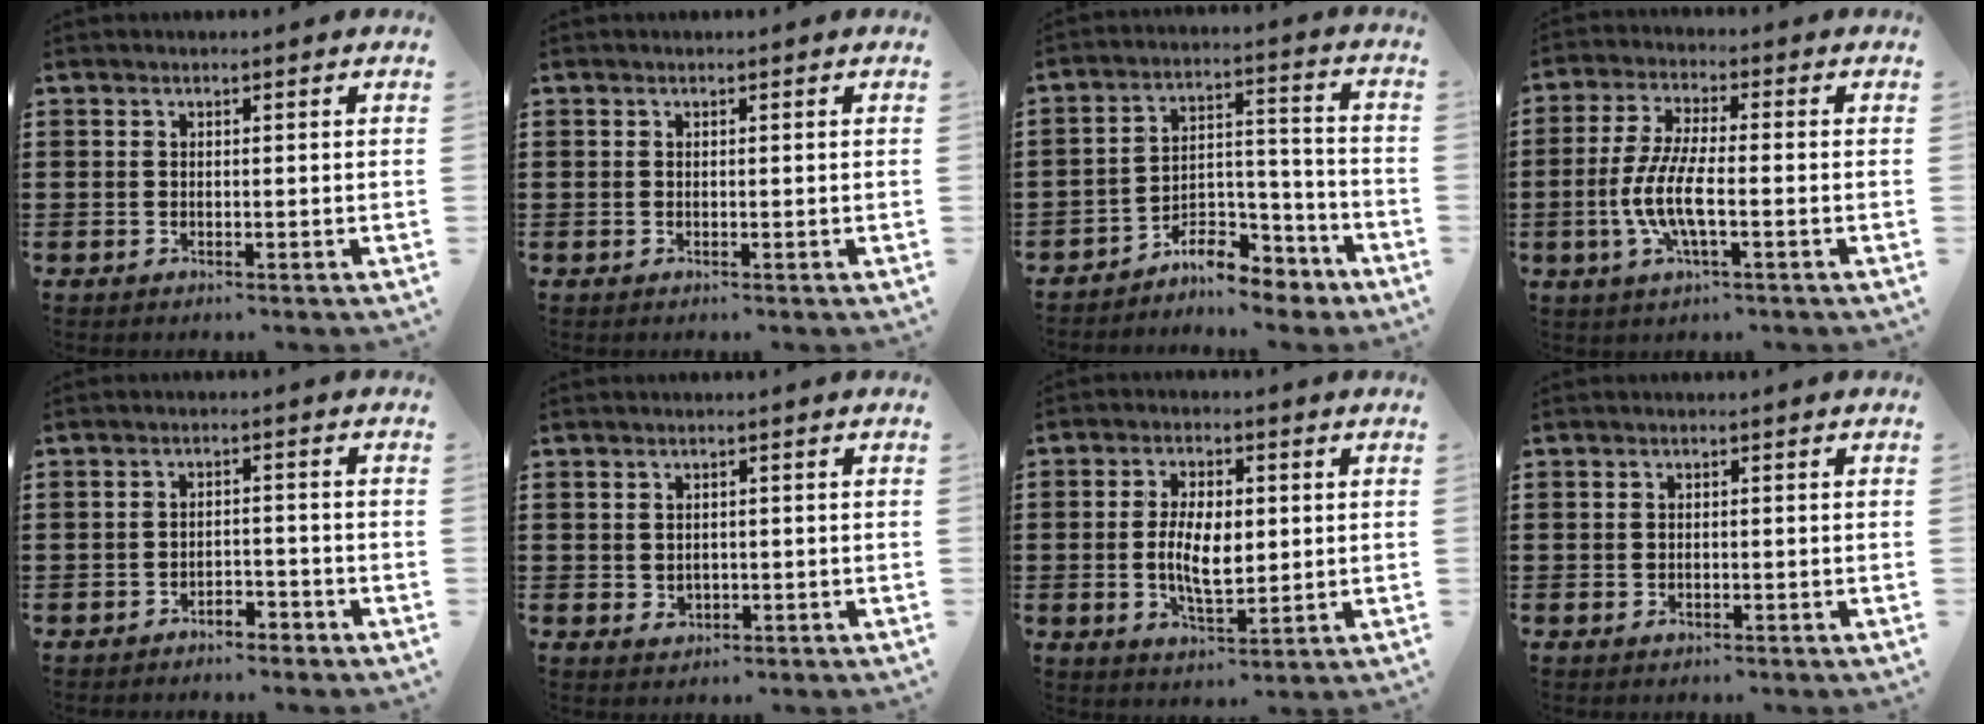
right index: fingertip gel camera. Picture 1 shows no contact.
{"total": 0.0}
{"total": 7.5, "force": [-6.6, 2.8, 2.0], "torque": [-0.026, 0.025, -0.126]}
{"total": 7.5, "force": [-2.2, 1.9, 6.9], "torque": [-0.157, -0.013, -0.050]}
{"total": 2.5, "force": [-2.4, 0.5, 0.4], "torque": [-0.014, 0.002, -0.050]}
{"total": 1.4, "force": [0.1, 1.2, 0.8], "torque": [-0.017, 0.005, 0.001]}
{"total": 6.9, "force": [0.1, 3.3, 6.0], "torque": [-0.118, 0.003, -0.003]}
{"total": 0.7, "force": [-0.4, 0.5, 0.4], "torque": [-0.009, -0.001, -0.007]}